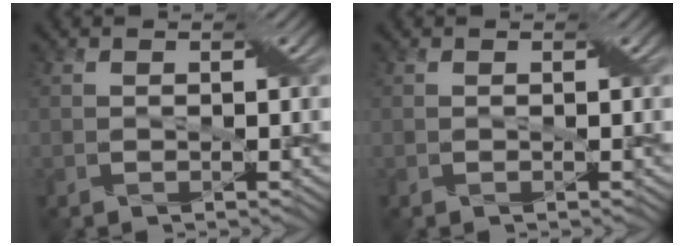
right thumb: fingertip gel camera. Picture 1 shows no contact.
{"total": 0.0}